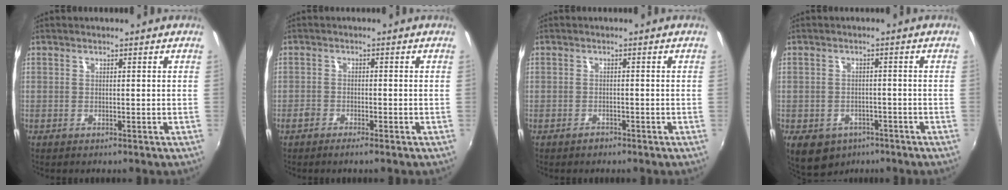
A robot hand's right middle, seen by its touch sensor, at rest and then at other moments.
{"total": 2.6, "force": [-2.2, 0.6, 1.3], "torque": [-0.042, -0.005, -0.045]}
{"total": 1.3, "force": [-1.1, 0.7, 0.2], "torque": [-0.004, -0.001, -0.019]}
{"total": 10.5, "force": [-6.0, 7.4, 4.4], "torque": [-0.110, -0.015, -0.079]}